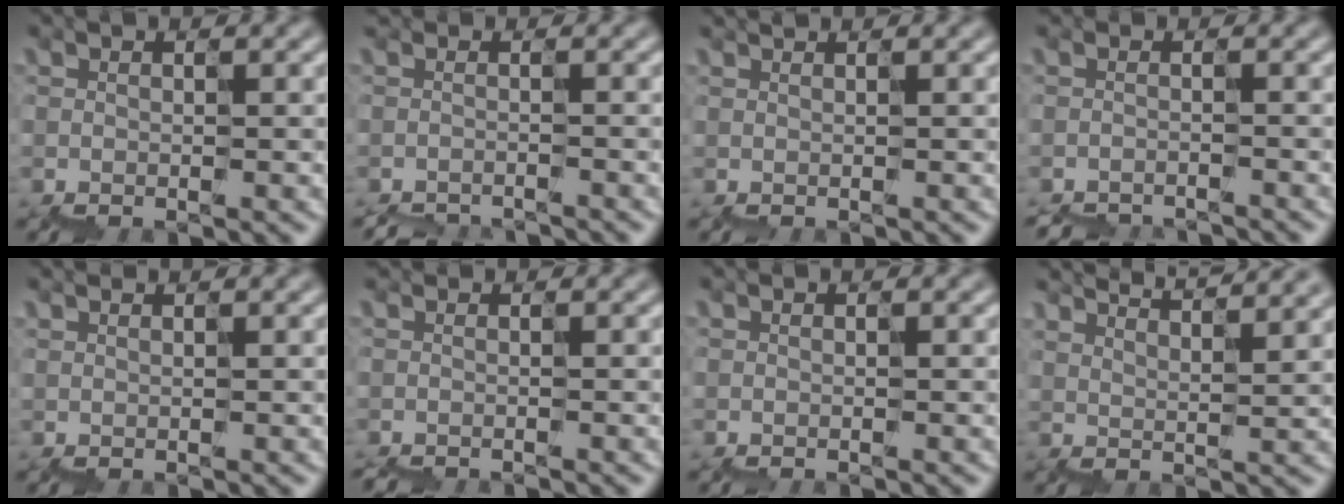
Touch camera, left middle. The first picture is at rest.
{"total": 3.1, "force": [-2.8, -0.4, -1.0], "torque": [0.006, -0.016, -0.036]}
{"total": 0.5, "force": [0.4, 0.3, 0.2], "torque": [0.008, 0.010, 0.002]}
{"total": 3.4, "force": [-3.3, -0.3, -1.0], "torque": [0.010, -0.014, -0.039]}
{"total": 1.2, "force": [0.9, 0.6, 0.5], "torque": [-0.007, 0.017, 0.008]}
{"total": 0.7, "force": [-0.6, 0.2, -0.1], "torque": [0.015, -0.002, -0.007]}
{"total": 0.0}
{"total": 7.1, "force": [6.6, 1.2, 2.4], "torque": [-0.043, 0.030, 0.073]}